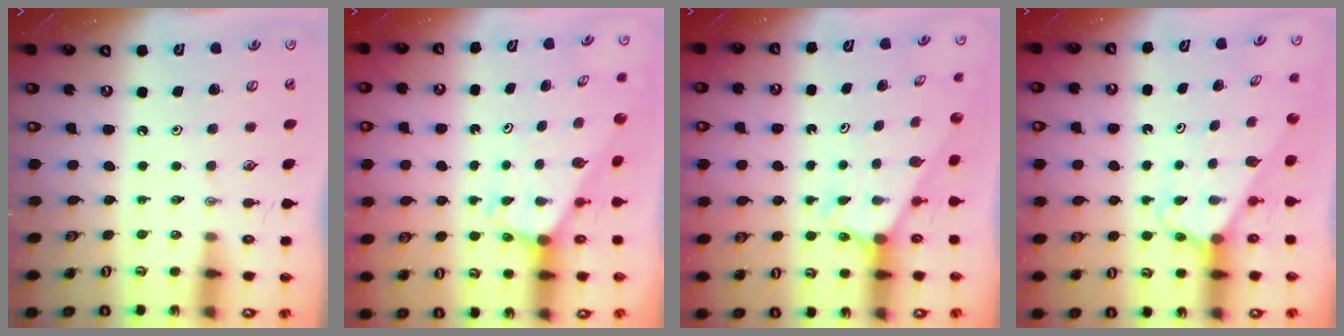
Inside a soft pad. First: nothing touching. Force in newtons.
{"total": 1.9, "press": 1.9, "slide": 0.2}
{"total": 2.2, "press": 2.2, "slide": 0.2}
{"total": 2.7, "press": 2.7, "slide": 0.1}